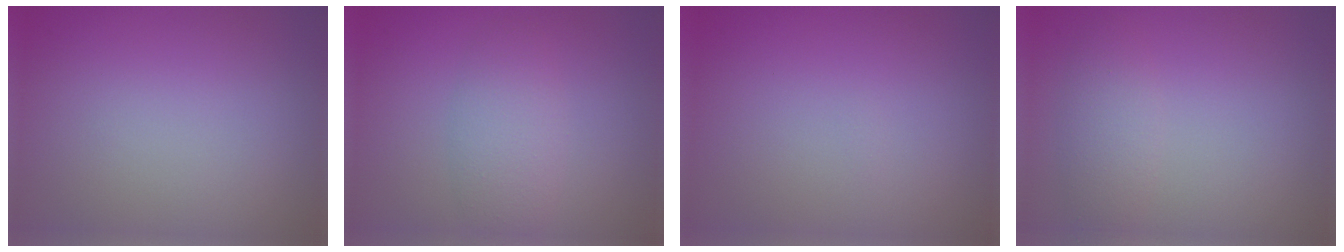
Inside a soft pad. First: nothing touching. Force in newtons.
{"total": 3.1, "press": 3.1, "slide": 0.1}
{"total": 0.0}
{"total": 2.1, "press": 2.1, "slide": 0.1}